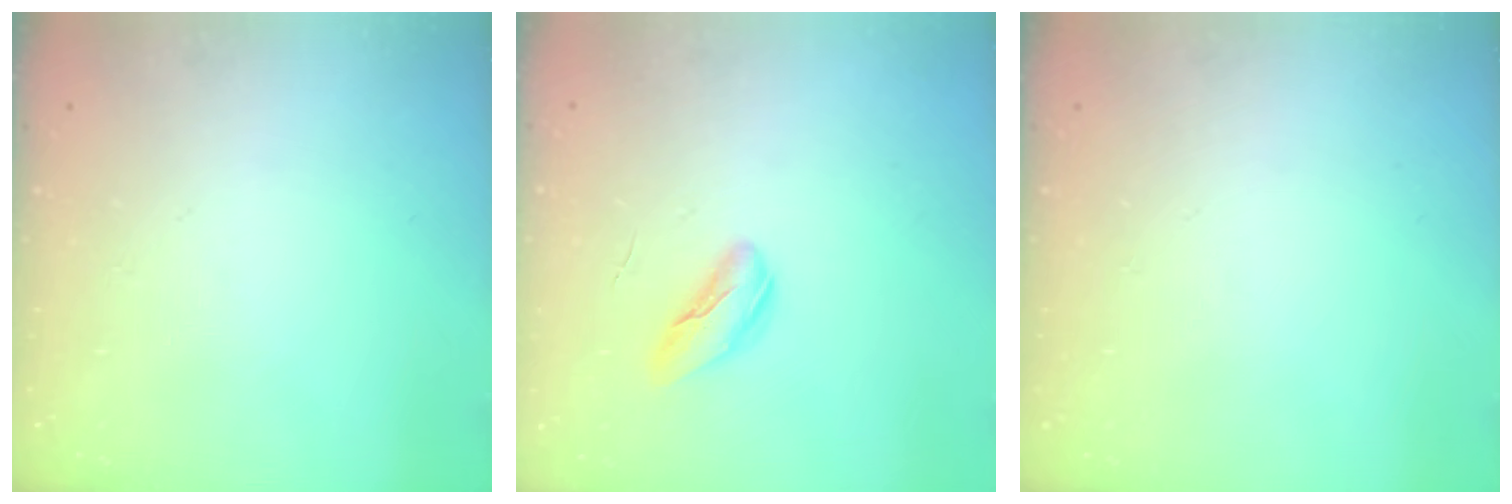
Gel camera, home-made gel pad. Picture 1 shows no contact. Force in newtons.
{"total": 4.8, "press": 4.8, "slide": 0.2}
{"total": 0.0}